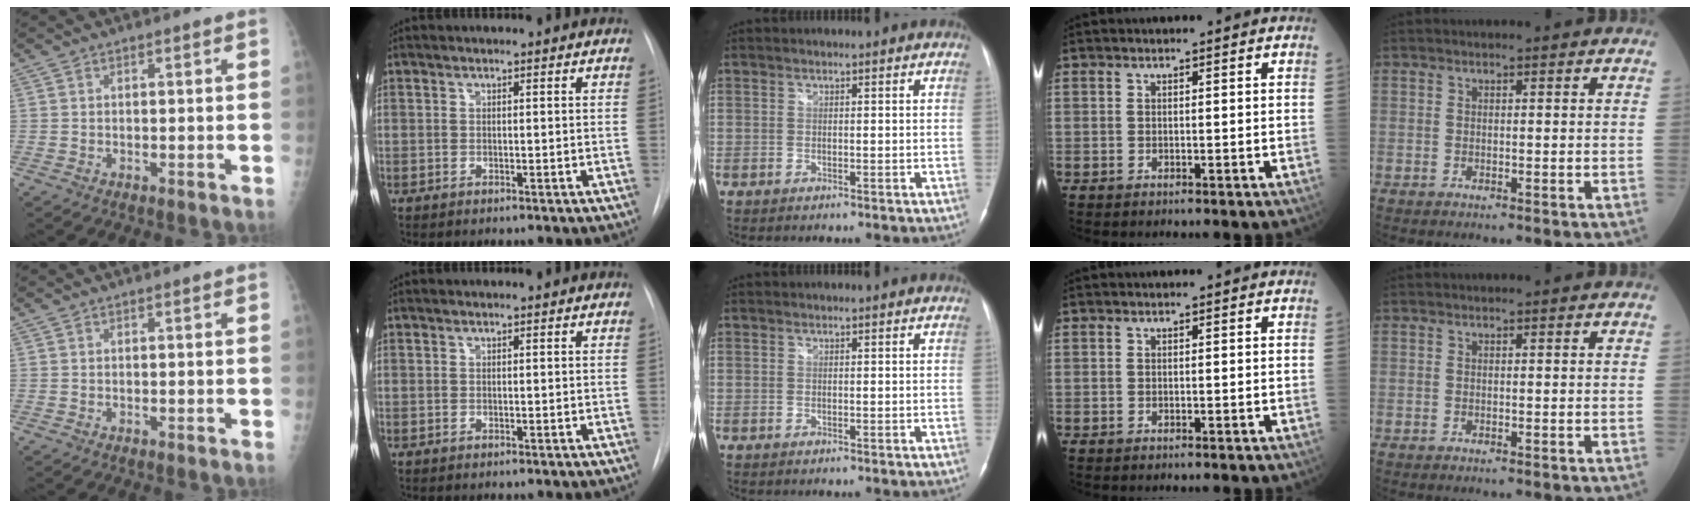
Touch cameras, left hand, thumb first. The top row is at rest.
{}